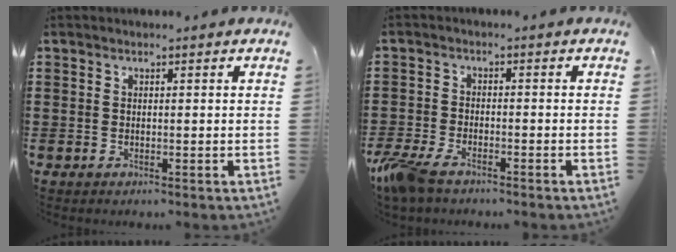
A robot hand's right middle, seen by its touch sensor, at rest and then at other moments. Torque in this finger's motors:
{"motor_torque": [0.99, -0.37, 0.18, 0.05]}